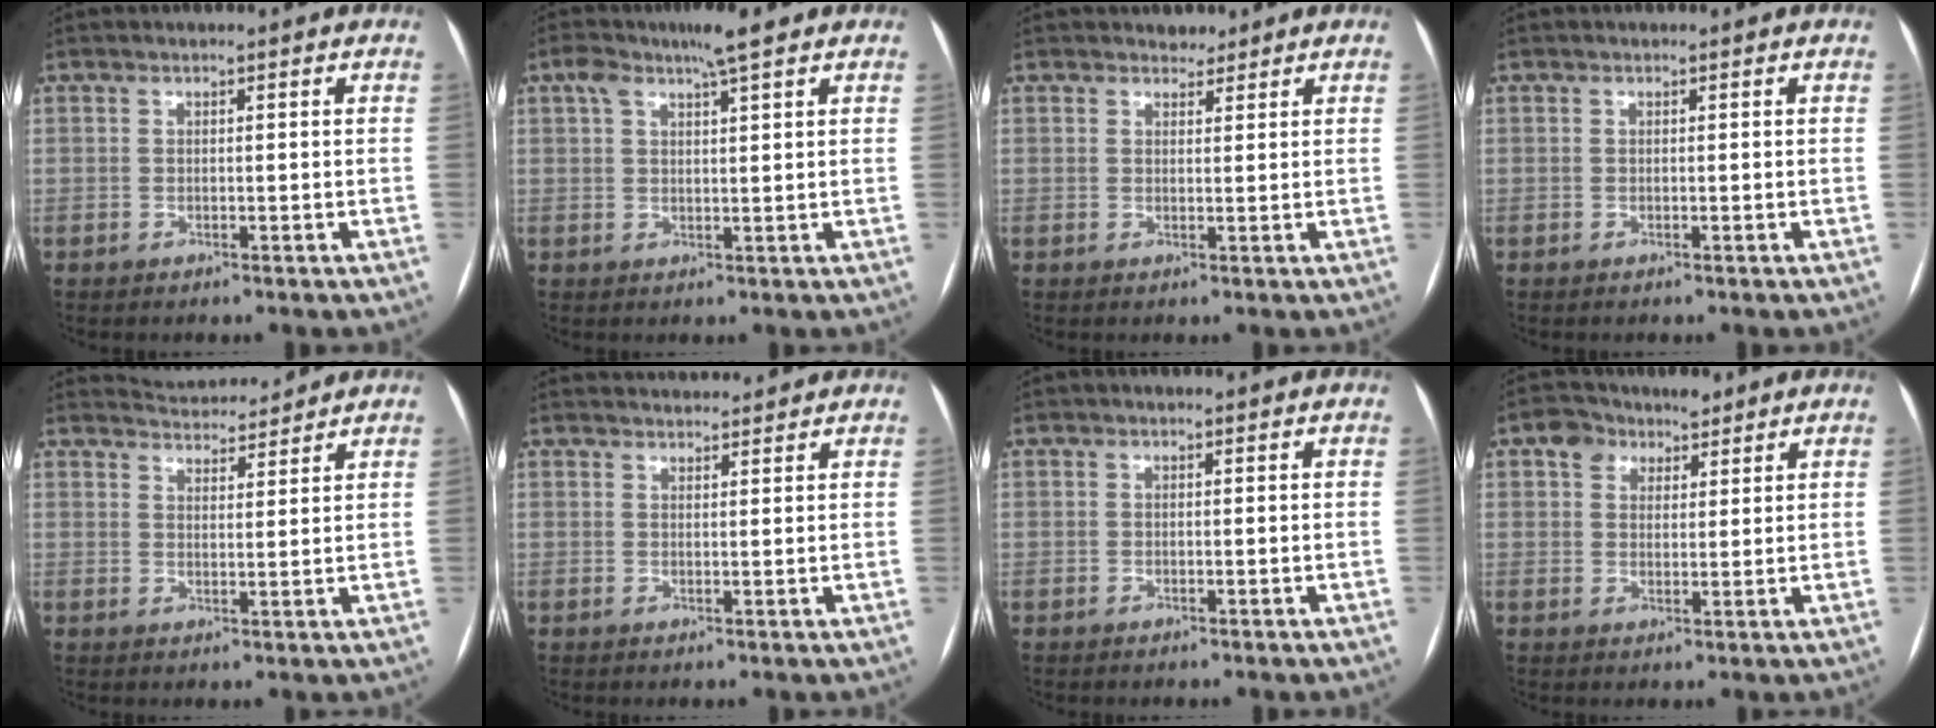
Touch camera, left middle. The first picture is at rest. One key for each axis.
{"total": 6.1, "fx": 3.9, "fy": 0.6, "fz": 4.6, "tx": -0.085, "ty": 0.024, "tz": 0.067}
{"total": 1.6, "fx": 1.4, "fy": 0.8, "fz": 0.0, "tx": -0.001, "ty": -0.001, "tz": 0.020}
{"total": 0.0}
{"total": 5.5, "fx": 5.5, "fy": 0.4, "fz": -0.2, "tx": -0.008, "ty": 0.012, "tz": 0.082}
{"total": 5.3, "fx": 5.2, "fy": 0.8, "fz": 0.7, "tx": -0.010, "ty": 0.023, "tz": 0.067}
{"total": 0.0}
{"total": 5.0, "fx": 3.1, "fy": 3.6, "fz": 1.7, "tx": -0.031, "ty": 0.020, "tz": 0.052}